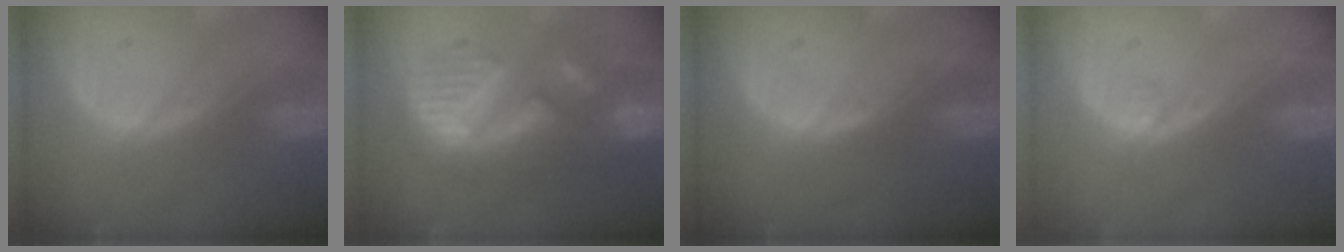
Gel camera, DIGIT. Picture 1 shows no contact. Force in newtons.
{"total": 9.7, "press": 9.7, "slide": 0.5}
{"total": 0.5, "press": 0.5, "slide": 0.0}
{"total": 0.5, "press": 0.5, "slide": 0.2}